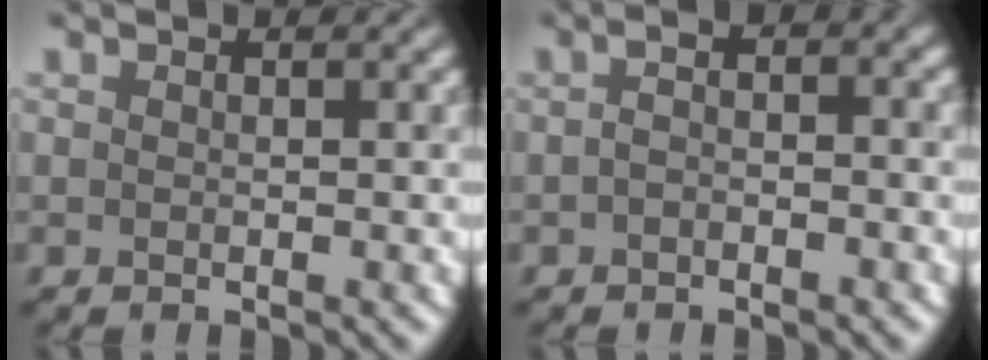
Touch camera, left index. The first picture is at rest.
{"total": 1.6, "force": [-0.5, 0.5, 1.4], "torque": [-0.028, 0.001, -0.015]}